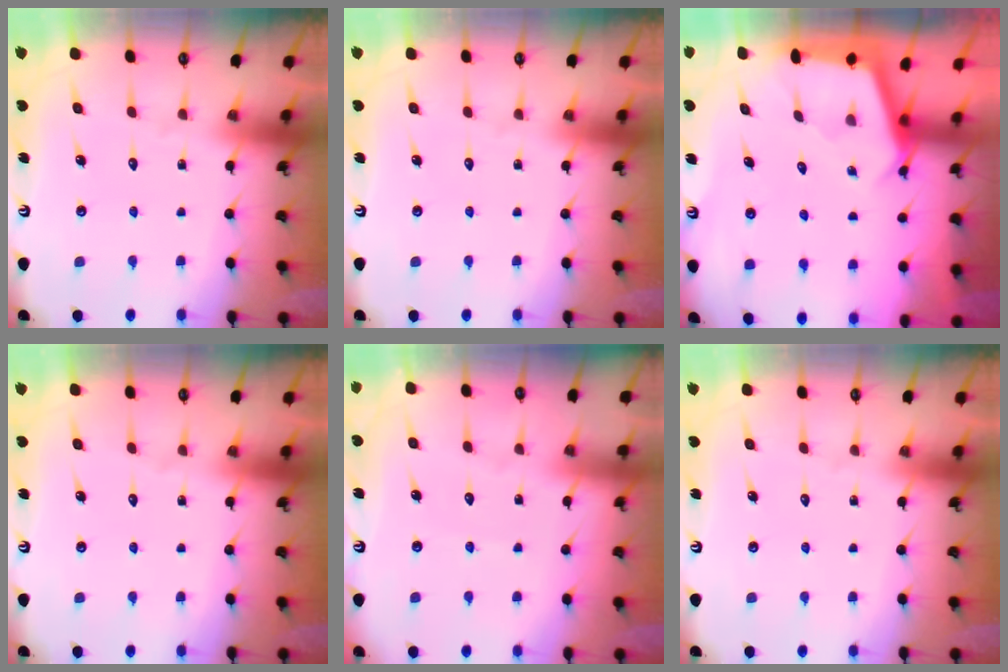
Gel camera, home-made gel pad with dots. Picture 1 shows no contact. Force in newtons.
{"total": 0.0}
{"total": 2.5, "press": 2.5, "slide": 0.4}
{"total": 0.0}
{"total": 2.3, "press": 2.3, "slide": 0.3}
{"total": 0.0}